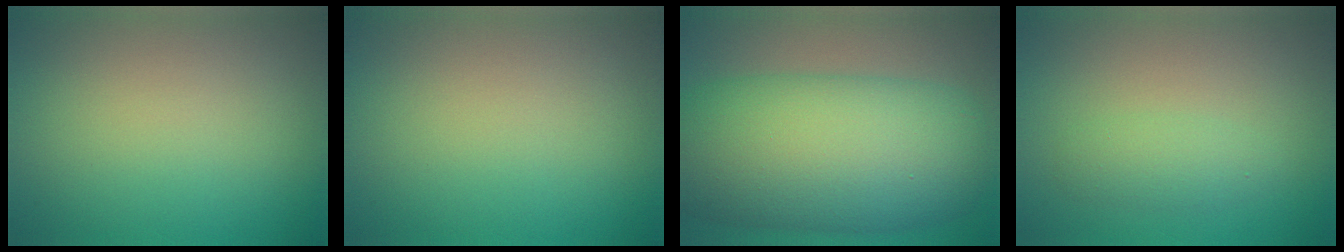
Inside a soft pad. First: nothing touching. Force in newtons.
{"total": 0.0}
{"total": 13.7, "press": 13.7, "slide": 0.2}
{"total": 1.7, "press": 1.7, "slide": 0.0}